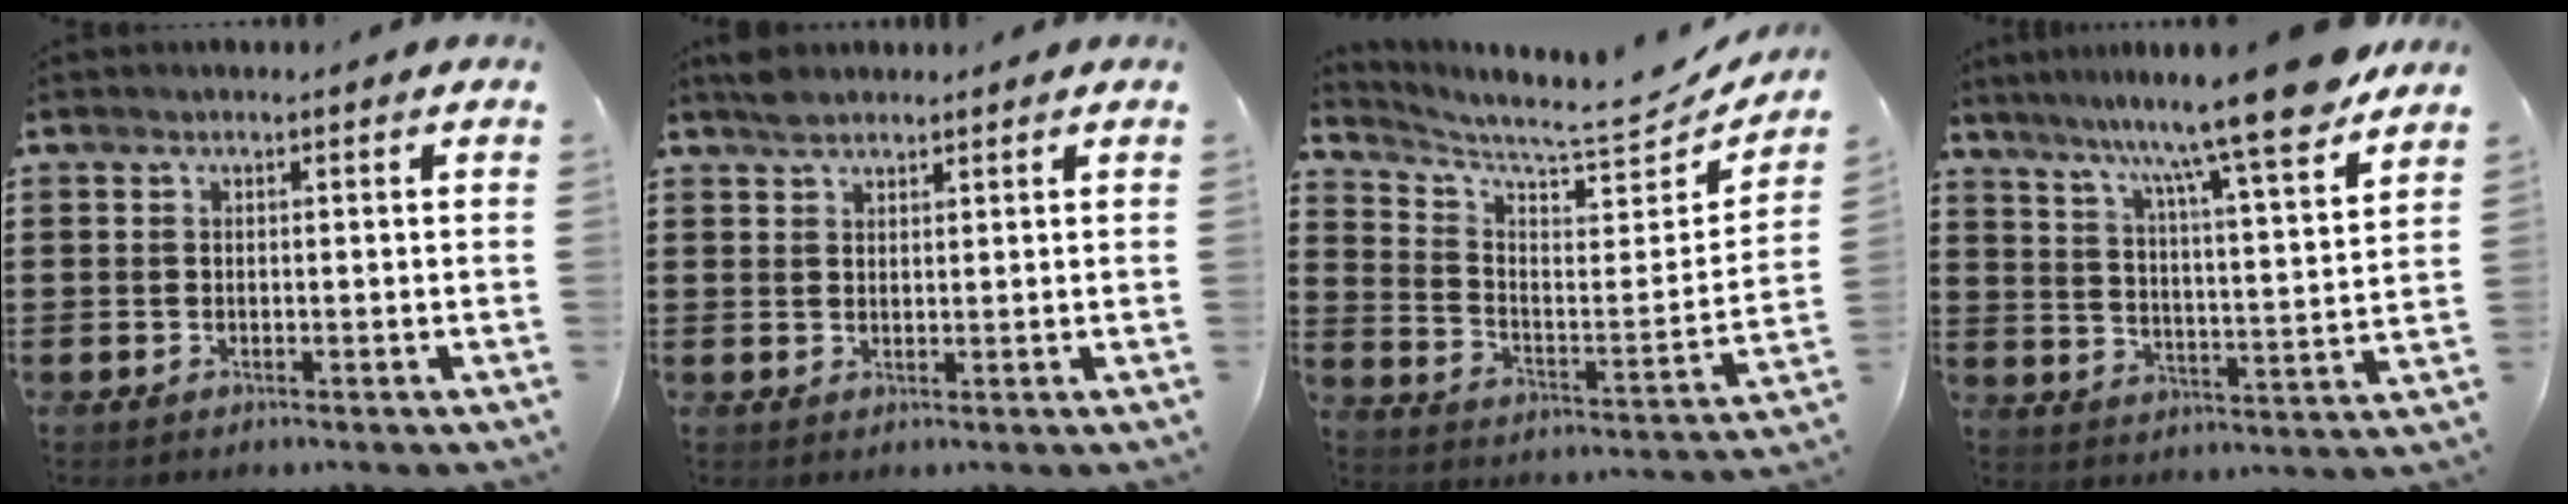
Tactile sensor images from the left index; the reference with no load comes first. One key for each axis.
{"total": 2.3, "fx": 2.1, "fy": 0.8, "fz": 0.7, "tx": -0.017, "ty": 0.003, "tz": 0.040}
{"total": 5.8, "fx": 5.3, "fy": 0.2, "fz": 2.3, "tx": -0.066, "ty": -0.055, "tz": 0.082}
{"total": 12.5, "fx": 10.8, "fy": -0.8, "fz": 6.4, "tx": -0.134, "ty": -0.068, "tz": 0.175}